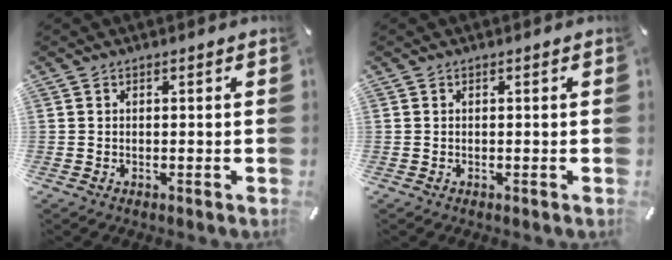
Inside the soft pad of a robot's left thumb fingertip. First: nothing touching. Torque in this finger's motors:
{"motor_torque": [-0.12, -0.12, 0.02, -0.01, 0.00]}